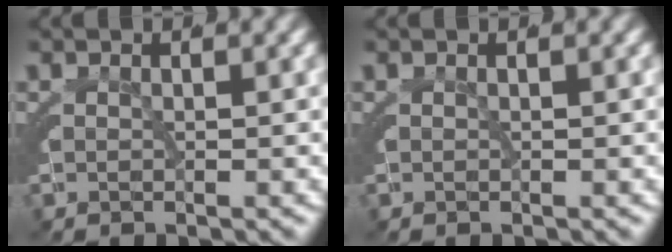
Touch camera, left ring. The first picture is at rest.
{"total": 0.0}